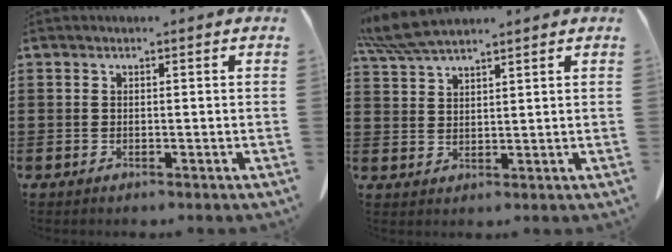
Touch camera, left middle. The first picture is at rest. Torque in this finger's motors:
{"motor_torque": [0.95, 0.67, 0.11, 0.10]}